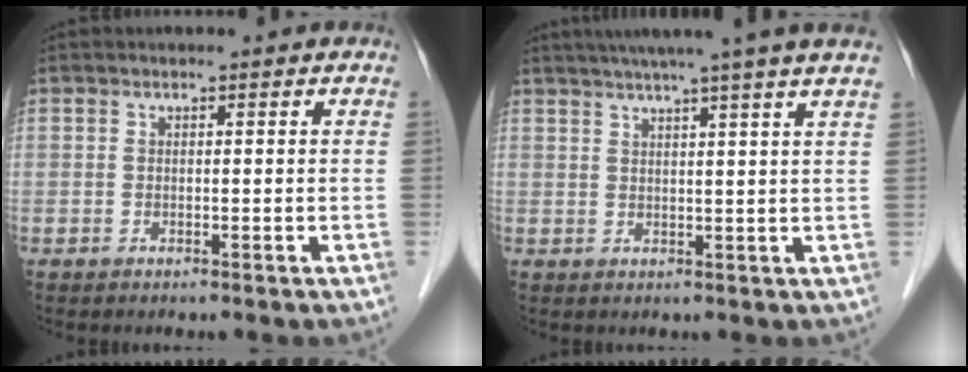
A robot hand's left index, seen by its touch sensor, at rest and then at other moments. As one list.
[{"total": 11.2, "force": [9.1, -1.7, 6.4], "torque": [-0.097, 0.014, 0.106]}]